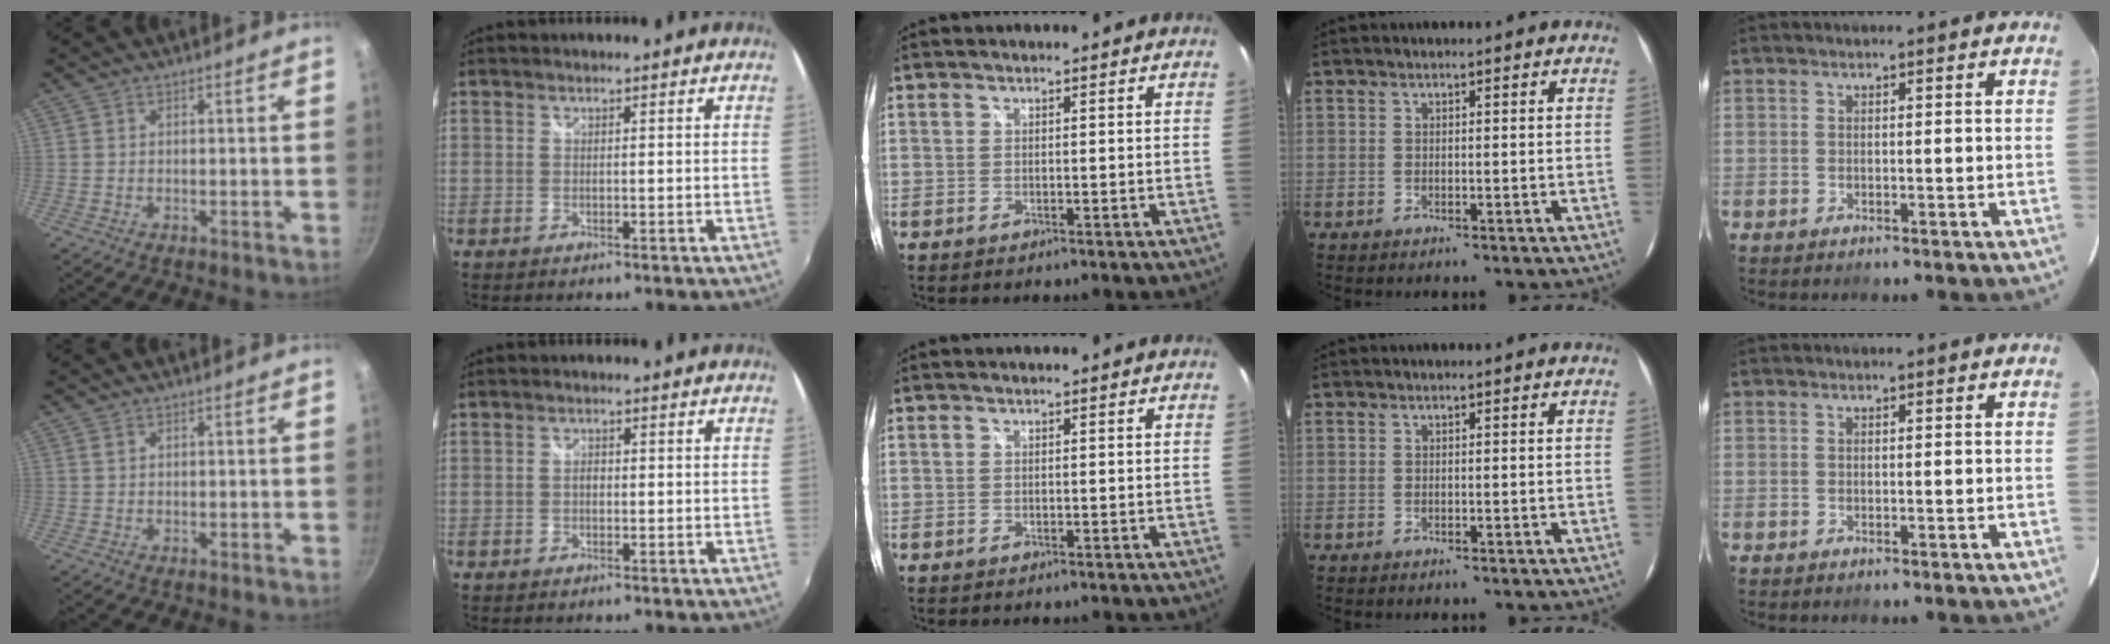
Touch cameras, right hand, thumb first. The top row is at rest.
{"thumb": {"total": 0.5, "force": [0.3, 0.3, 0.3], "torque": [-0.006, -0.001, 0.007]}, "index": {"total": 1.0, "force": [-0.2, 0.7, 0.7], "torque": [-0.011, 0.004, -0.005]}}